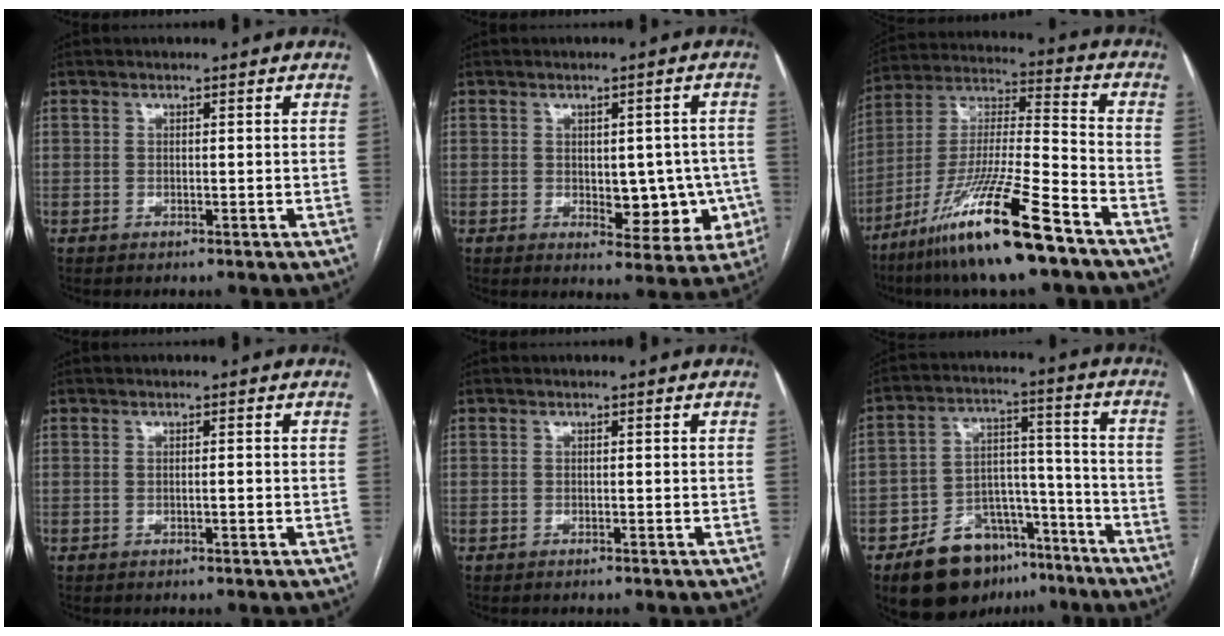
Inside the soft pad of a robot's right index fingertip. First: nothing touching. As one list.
[{"total": 9.0, "force": [-1.6, 4.8, 7.5], "torque": [-0.076, 0.014, -0.007]}, {"total": 19.3, "force": [-12.4, 0.9, 14.8], "torque": [-0.307, -0.036, -0.230]}, {"total": 0.8, "force": [-0.2, 0.1, 0.8], "torque": [-0.013, 0.002, -0.001]}, {"total": 0.0}, {"total": 14.4, "force": [-9.6, 8.5, 6.5], "torque": [-0.088, 0.047, -0.147]}]